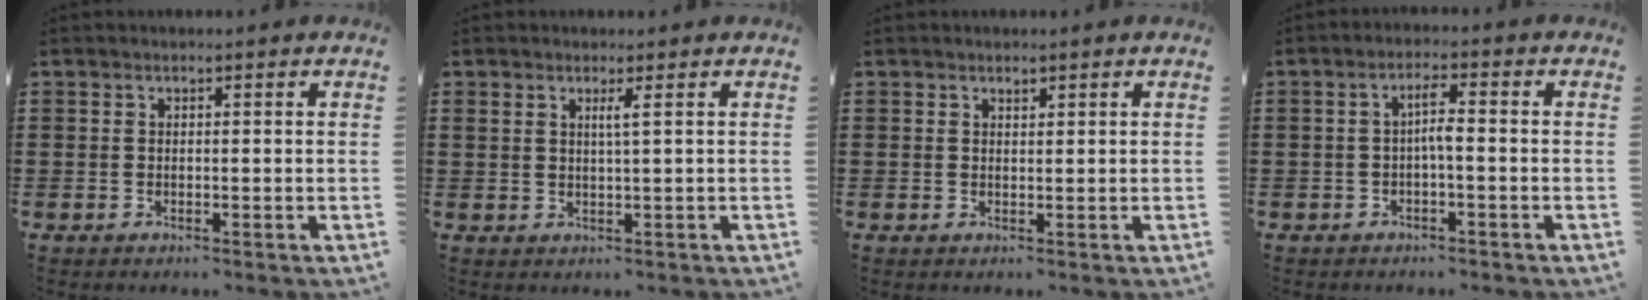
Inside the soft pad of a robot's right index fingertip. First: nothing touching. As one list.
[{"total": 5.5, "force": [2.8, 4.4, 1.7], "torque": [-0.071, 0.011, 0.051]}, {"total": 0.8, "force": [0.7, 0.4, 0.1], "torque": [-0.003, 0.002, 0.013]}, {"total": 3.1, "force": [-0.6, 0.6, 3.0], "torque": [-0.056, 0.006, -0.014]}]